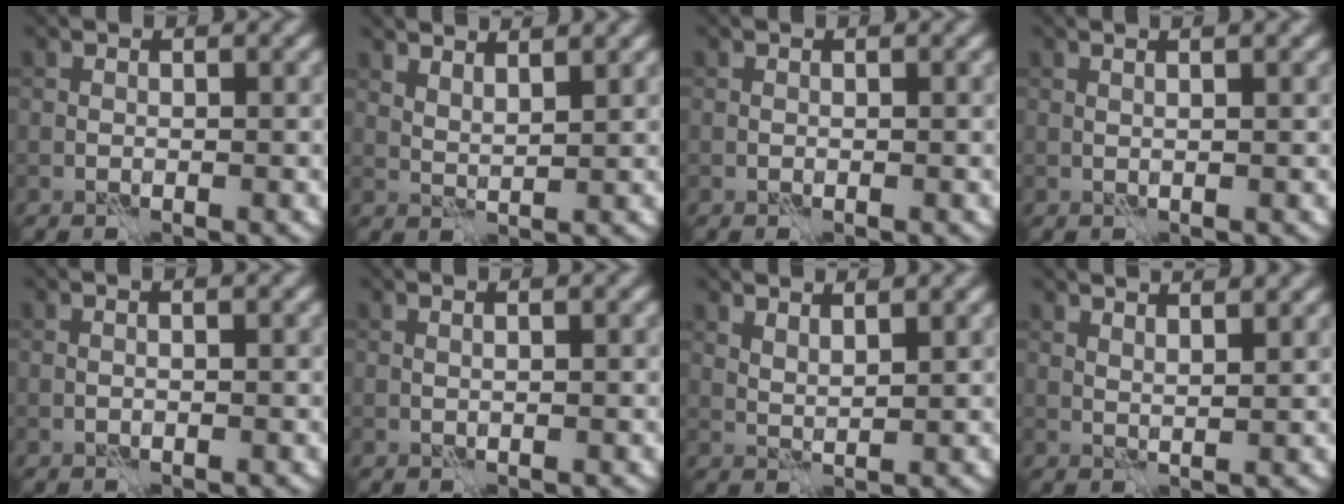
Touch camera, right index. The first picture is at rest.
{"total": 3.2, "force": [2.5, 0.8, 1.8], "torque": [-0.025, 0.004, 0.035]}
{"total": 0.0}
{"total": 3.1, "force": [1.6, 1.2, 2.3], "torque": [-0.015, 0.011, -0.005]}
{"total": 0.8, "force": [0.3, 0.2, 0.8], "torque": [-0.012, -0.007, -0.001]}
{"total": 1.5, "force": [0.8, 0.5, 1.1], "torque": [-0.009, -0.002, -0.001]}
{"total": 2.3, "force": [1.9, 0.5, 1.4], "torque": [-0.025, 0.000, 0.031]}
{"total": 4.7, "force": [3.6, 1.5, 2.7], "torque": [-0.023, 0.026, 0.026]}